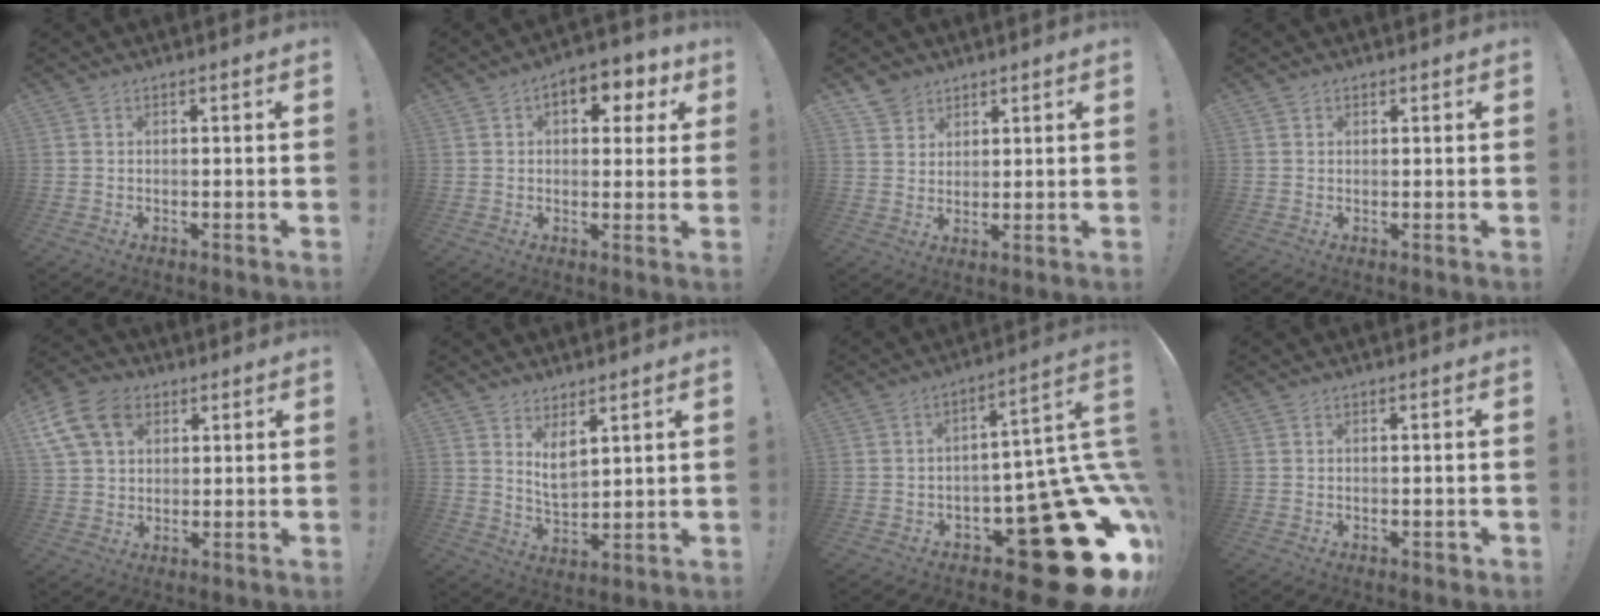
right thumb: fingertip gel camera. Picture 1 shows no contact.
{"total": 7.6, "force": [2.7, 4.8, 5.2], "torque": [-0.057, -0.010, 0.043]}
{"total": 5.5, "force": [4.0, 3.7, 0.4], "torque": [-0.011, -0.025, 0.080]}
{"total": 1.0, "force": [0.7, 0.6, 0.3], "torque": [0.003, -0.002, 0.012]}
{"total": 13.9, "force": [5.8, 10.0, 7.8], "torque": [-0.140, -0.020, 0.114]}
{"total": 6.4, "force": [4.2, 2.9, 3.7], "torque": [-0.062, -0.031, 0.079]}
{"total": 28.4, "force": [-12.4, 11.2, 23.1], "torque": [-0.232, 0.045, -0.171]}
{"total": 1.0, "force": [-0.3, 0.8, 0.6], "torque": [-0.005, 0.002, -0.006]}